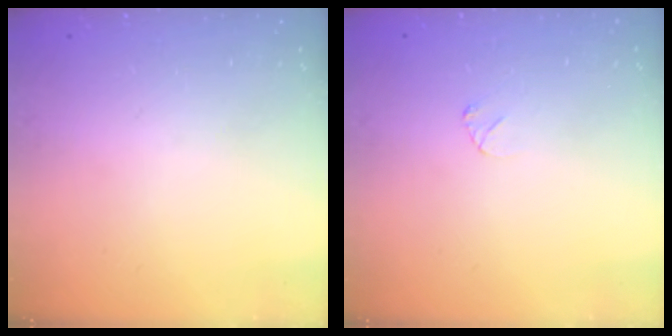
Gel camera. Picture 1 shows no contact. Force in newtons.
{"total": 3.3, "press": 3.3, "slide": 0.3}